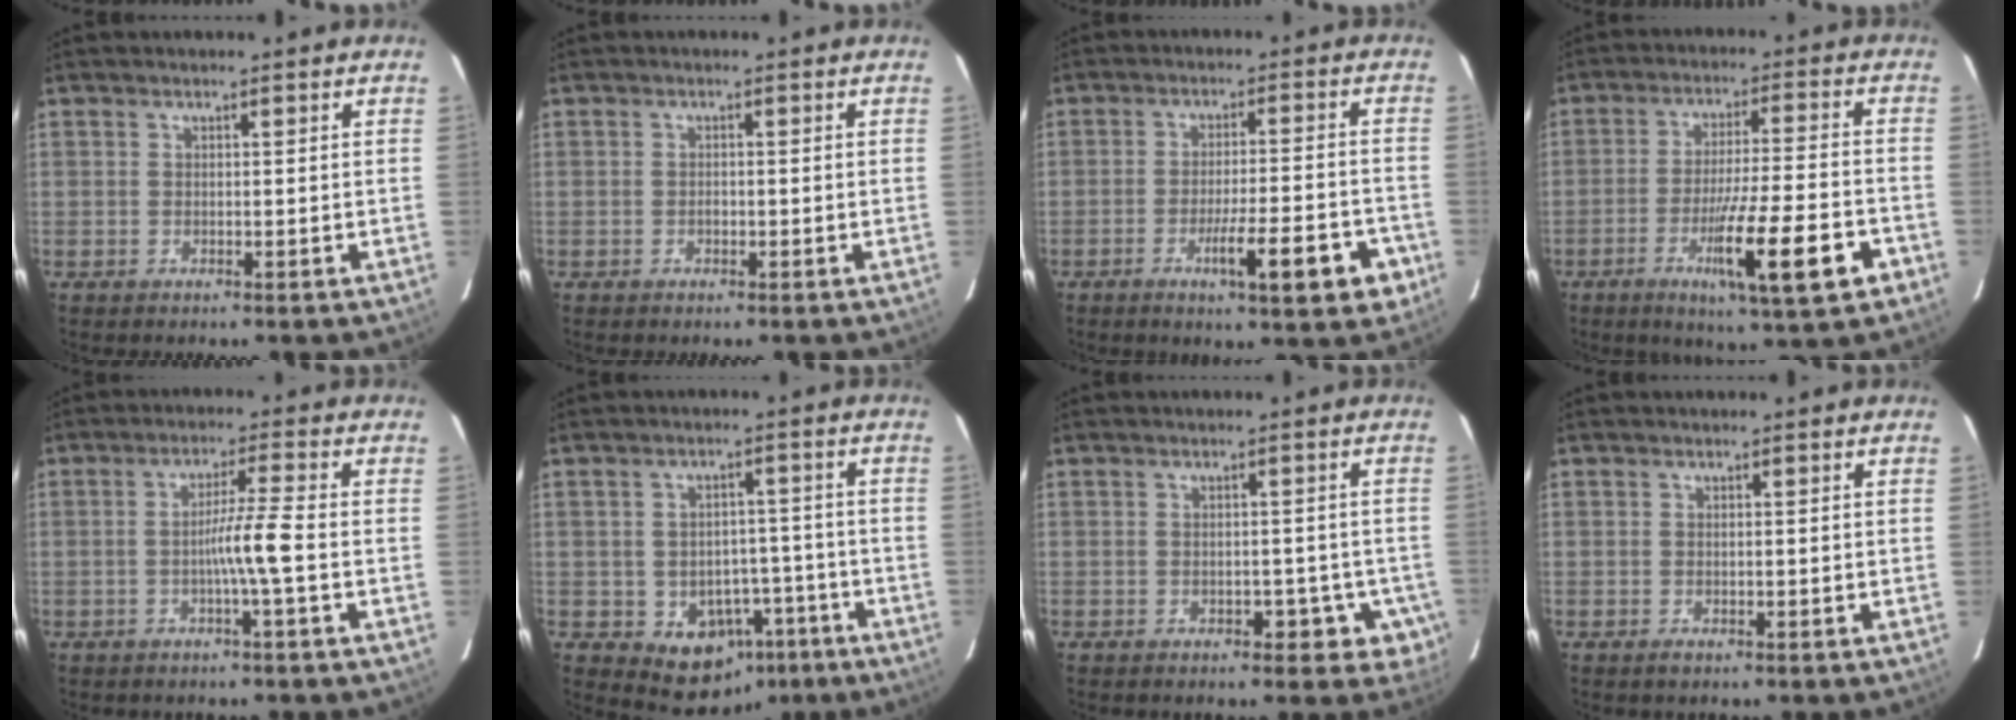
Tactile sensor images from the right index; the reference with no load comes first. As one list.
[{"total": 0.6, "force": [-0.3, 0.3, 0.4], "torque": [-0.009, 0.002, -0.006]}, {"total": 10.1, "force": [-4.8, 1.4, 8.8], "torque": [-0.121, -0.001, -0.063]}, {"total": 13.5, "force": [-5.9, 0.6, 12.1], "torque": [-0.199, -0.018, -0.087]}, {"total": 5.1, "force": [-1.3, -1.1, 4.8], "torque": [-0.085, 0.004, -0.023]}, {"total": 8.7, "force": [-3.8, 6.8, 4.0], "torque": [-0.050, 0.019, -0.041]}, {"total": 4.9, "force": [-2.4, 3.1, 2.8], "torque": [-0.012, 0.013, -0.026]}, {"total": 0.6, "force": [-0.4, 0.4, 0.4], "torque": [-0.005, 0.000, -0.004]}]